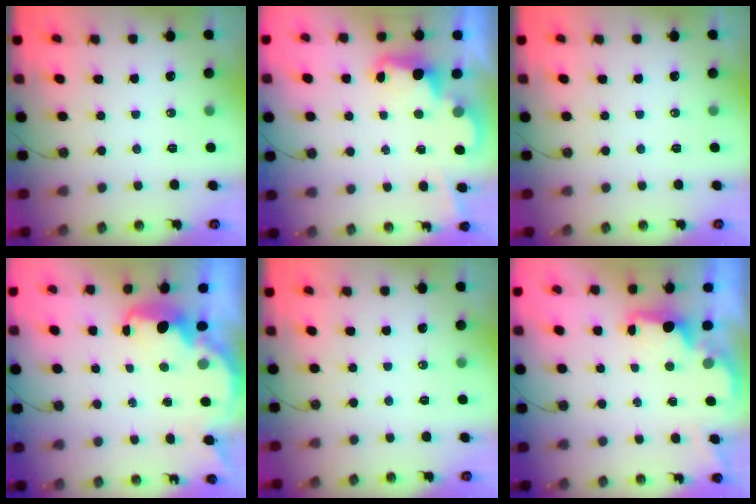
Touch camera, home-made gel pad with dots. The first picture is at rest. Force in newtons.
{"total": 2.6, "press": 2.5, "slide": 0.6}
{"total": 0.0}
{"total": 4.9, "press": 4.9, "slide": 0.6}
{"total": 0.0}
{"total": 1.8, "press": 1.6, "slide": 0.8}